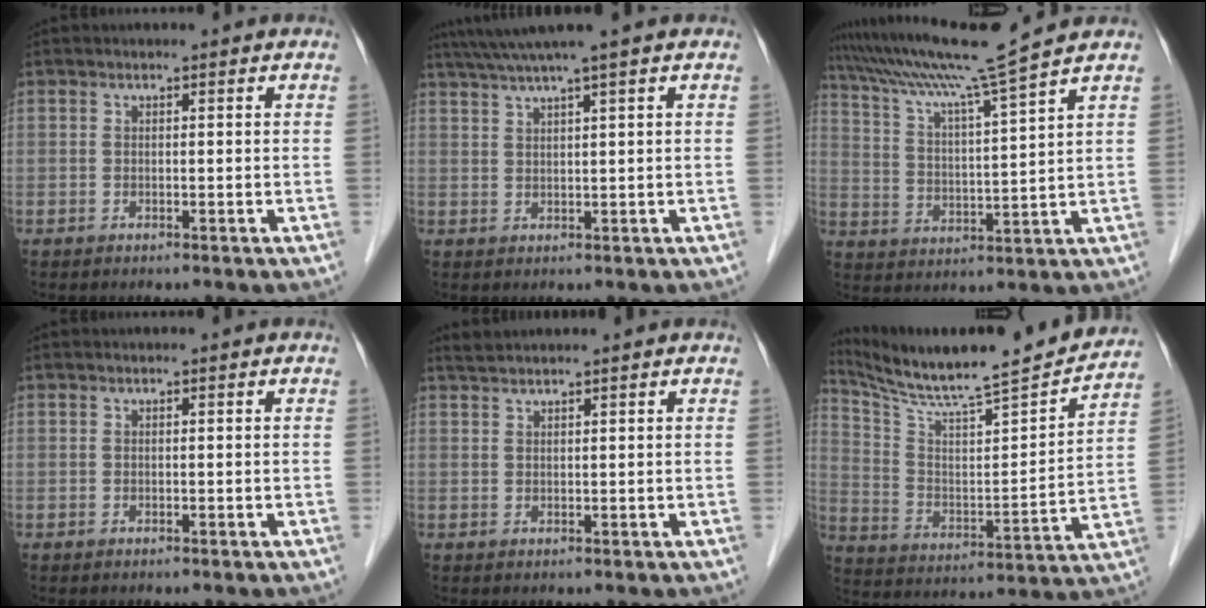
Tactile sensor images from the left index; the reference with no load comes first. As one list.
[{"total": 5.5, "force": [4.1, -1.4, 3.3], "torque": [-0.061, 0.021, 0.077]}, {"total": 12.3, "force": [10.5, -3.3, 5.4], "torque": [-0.103, -0.014, 0.183]}, {"total": 0.0}, {"total": 3.0, "force": [2.8, -0.3, 1.1], "torque": [-0.012, 0.028, 0.052]}, {"total": 22.2, "force": [20.2, 0.5, 9.2], "torque": [-0.160, -0.034, 0.306]}]